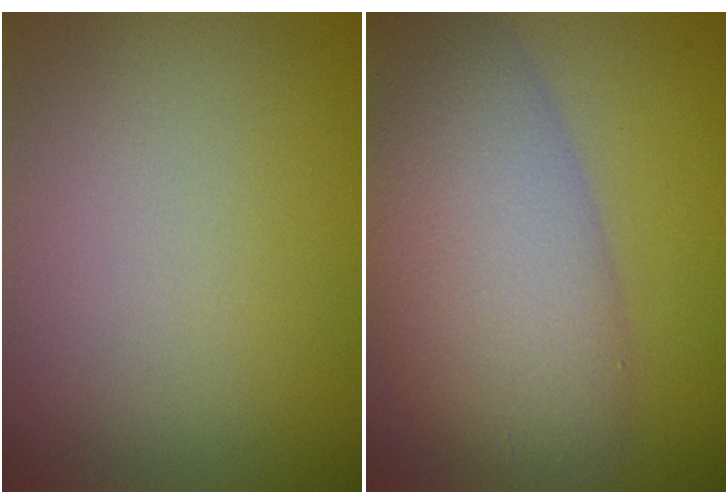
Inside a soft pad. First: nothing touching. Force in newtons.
{"total": 10.3, "press": 10.3, "slide": 0.5}